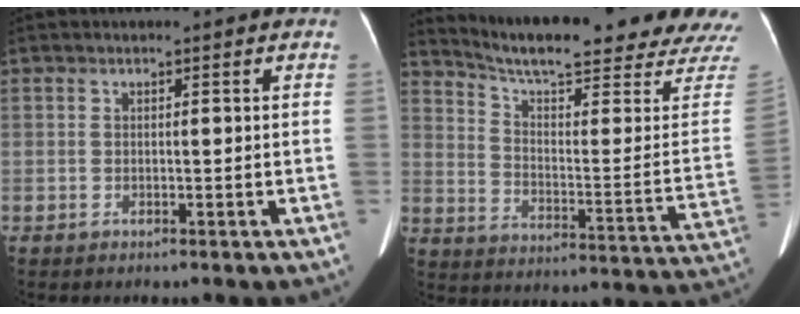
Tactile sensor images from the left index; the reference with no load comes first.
{"total": 25.0, "force": [22.8, 0.3, 10.2], "torque": [-0.163, -0.086, 0.297]}